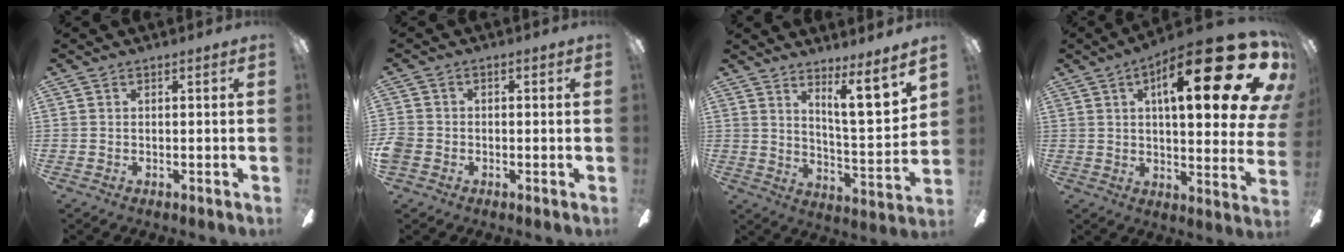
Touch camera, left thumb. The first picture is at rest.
{"total": 3.2, "force": [-1.3, 2.7, 1.1], "torque": [-0.025, 0.009, -0.025]}
{"total": 11.6, "force": [7.6, 2.3, 8.5], "torque": [-0.124, -0.050, 0.122]}
{"total": 27.5, "force": [11.7, 8.7, 23.4], "torque": [-0.331, -0.063, 0.181]}